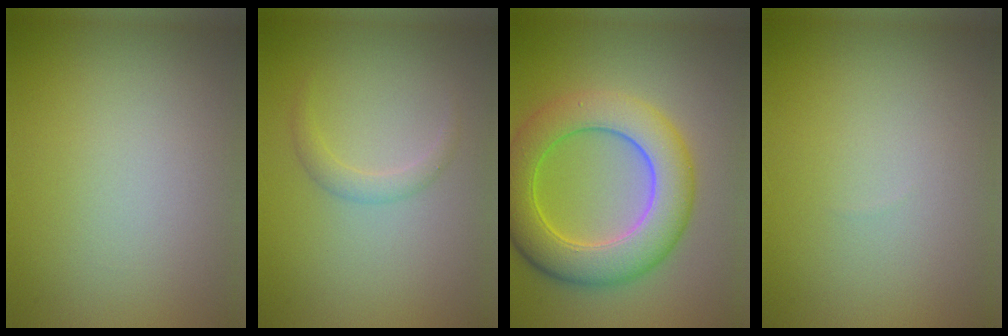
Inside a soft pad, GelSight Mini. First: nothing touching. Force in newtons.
{"total": 0.9, "press": 0.9, "slide": 0.0}
{"total": 8.3, "press": 8.3, "slide": 0.2}
{"total": 0.0}